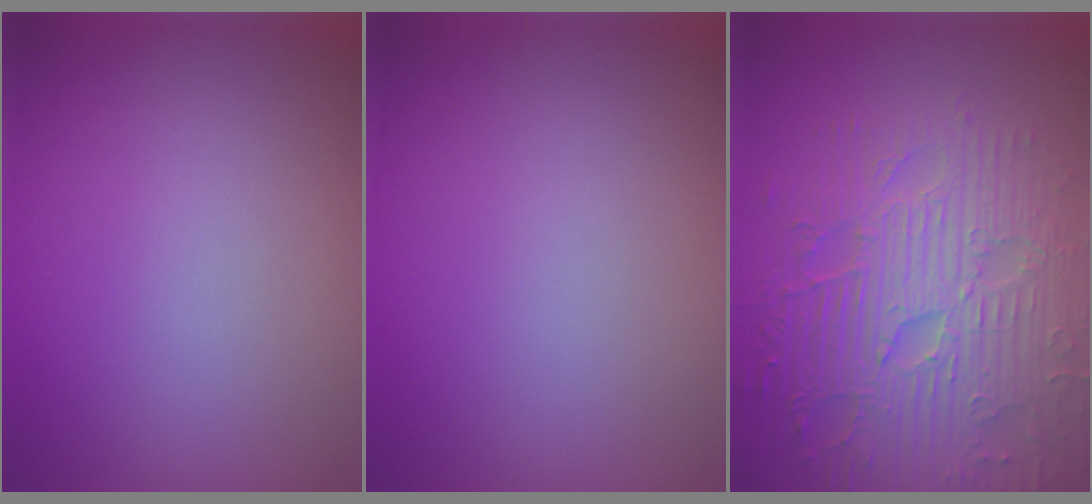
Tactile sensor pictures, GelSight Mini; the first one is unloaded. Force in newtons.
{"total": 0.0}
{"total": 9.0, "press": 6.5, "slide": 6.2}